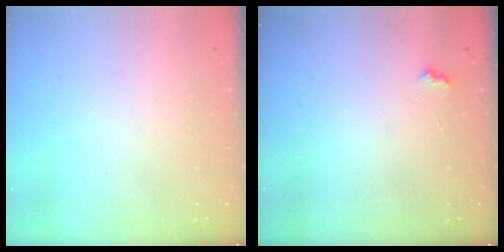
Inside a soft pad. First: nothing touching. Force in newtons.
{"total": 3.2, "press": 3.2, "slide": 0.5}